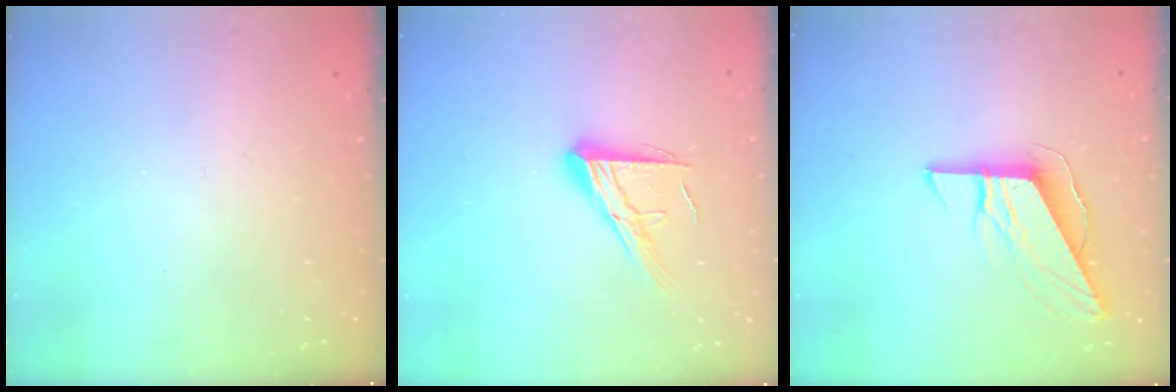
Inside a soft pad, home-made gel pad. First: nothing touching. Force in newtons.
{"total": 14.0, "press": 13.9, "slide": 1.1}
{"total": 9.5, "press": 9.5, "slide": 0.3}